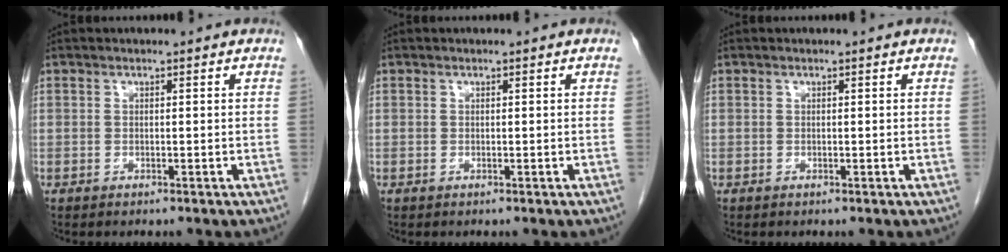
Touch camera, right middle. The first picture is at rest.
{"total": 0.0}
{"total": 0.0}